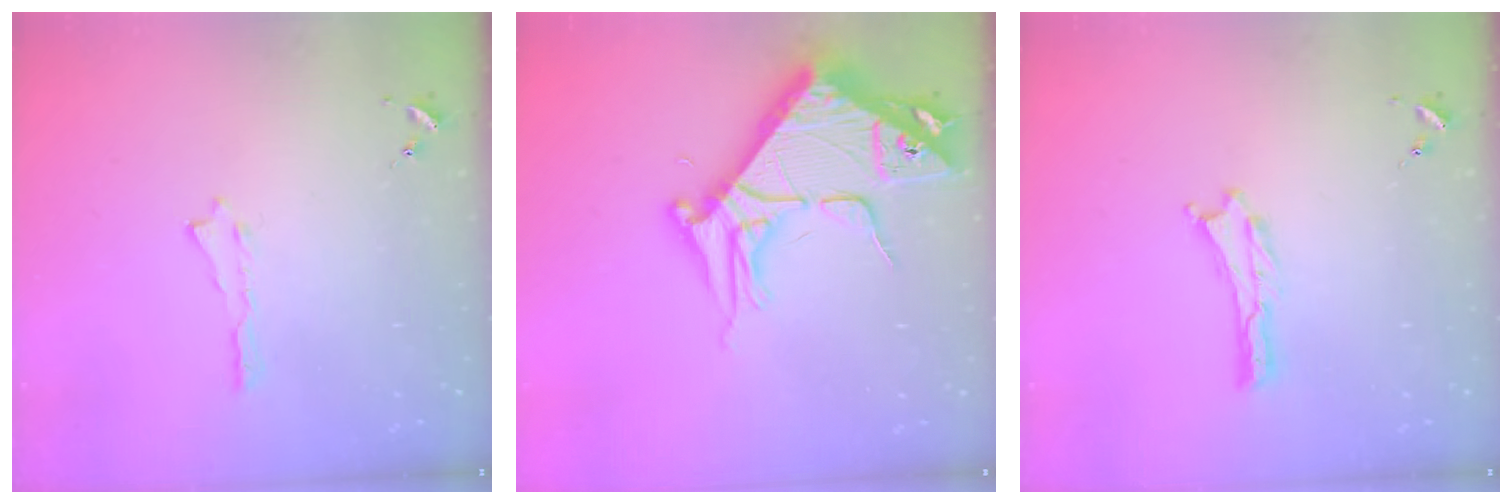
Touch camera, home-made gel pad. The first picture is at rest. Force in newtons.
{"total": 9.0, "press": 8.9, "slide": 1.2}
{"total": 0.0}